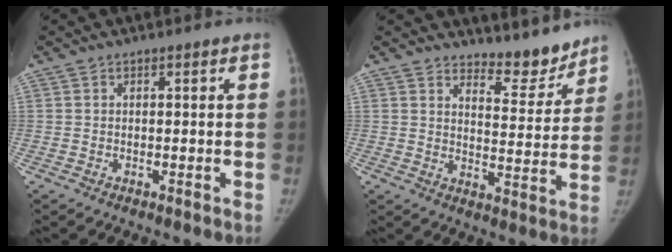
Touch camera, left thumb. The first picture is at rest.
{"total": 8.0, "force": [7.5, 2.2, 1.6], "torque": [0.009, -0.071, 0.112]}